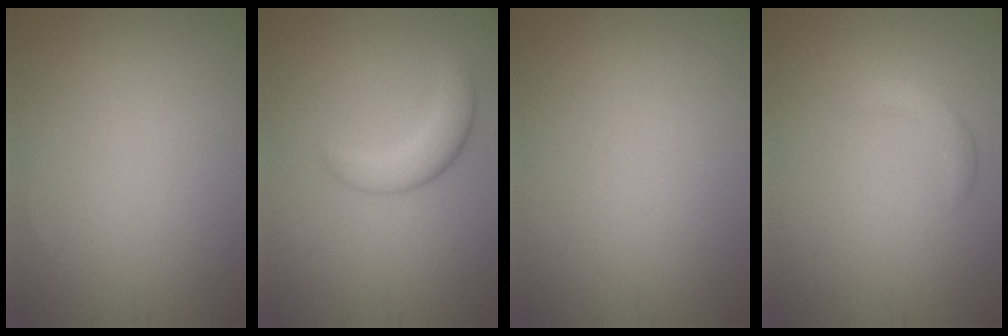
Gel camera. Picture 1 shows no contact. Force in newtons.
{"total": 3.0, "press": 3.0, "slide": 0.1}
{"total": 0.0}
{"total": 1.6, "press": 1.6, "slide": 0.0}